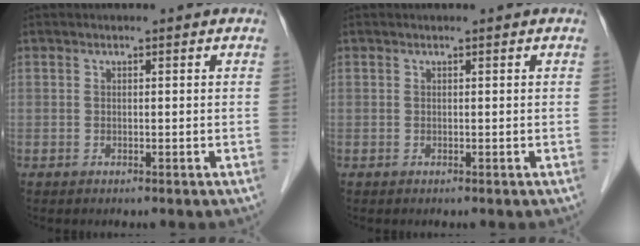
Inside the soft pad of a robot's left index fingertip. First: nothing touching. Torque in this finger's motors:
{"motor_torque": [0.02, 0.10, -0.05, -0.01]}